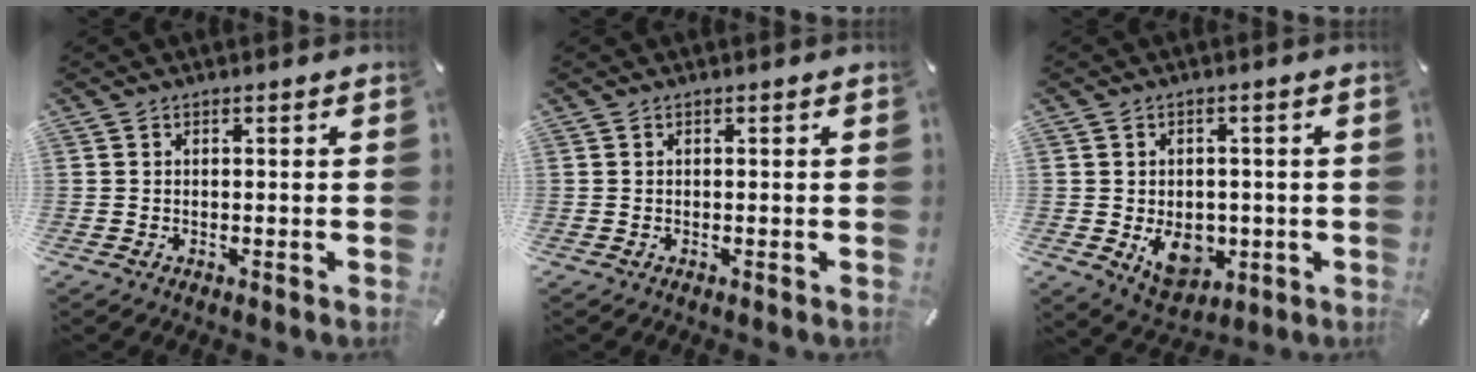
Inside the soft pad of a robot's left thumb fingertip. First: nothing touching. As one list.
[{"total": 0.0}, {"total": 9.8, "force": [-2.1, 7.6, 5.9], "torque": [-0.065, 0.001, -0.033]}]